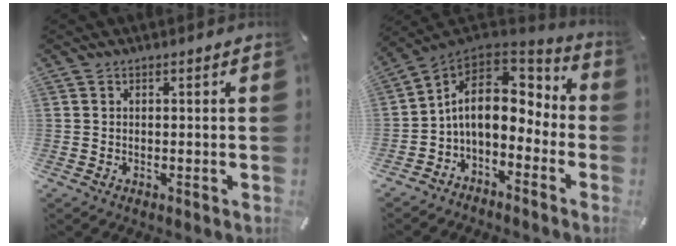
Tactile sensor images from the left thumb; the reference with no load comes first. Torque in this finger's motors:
{"motor_torque": [0.45, 1.50, 0.60, -0.11, 0.48]}